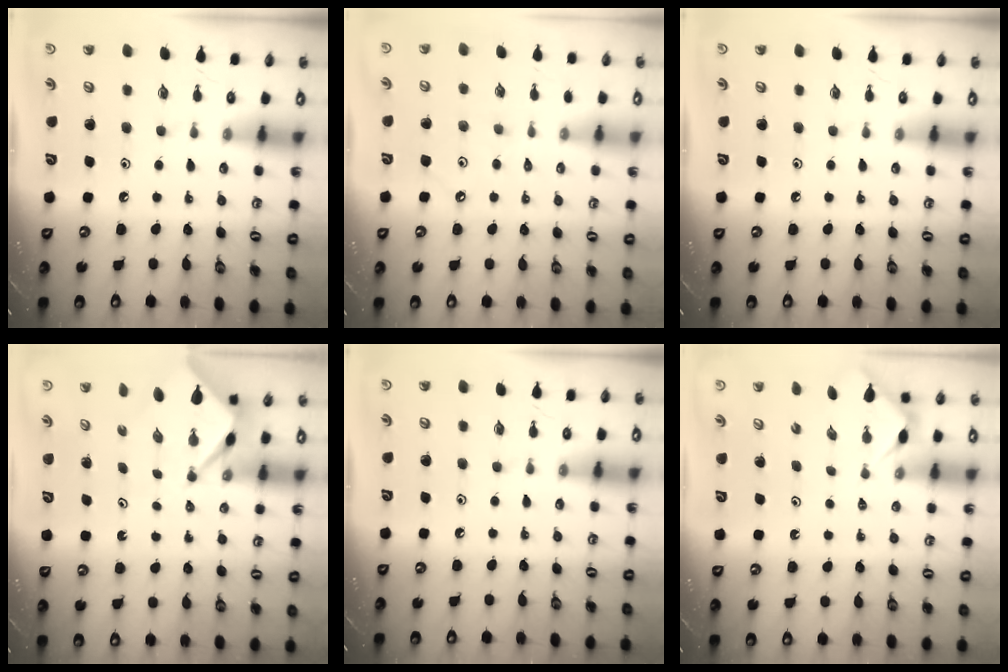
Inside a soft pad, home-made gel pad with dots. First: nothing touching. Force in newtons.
{"total": 3.0, "press": 3.0, "slide": 0.4}
{"total": 0.0}
{"total": 2.6, "press": 2.6, "slide": 0.1}
{"total": 0.0}
{"total": 2.5, "press": 2.4, "slide": 0.5}